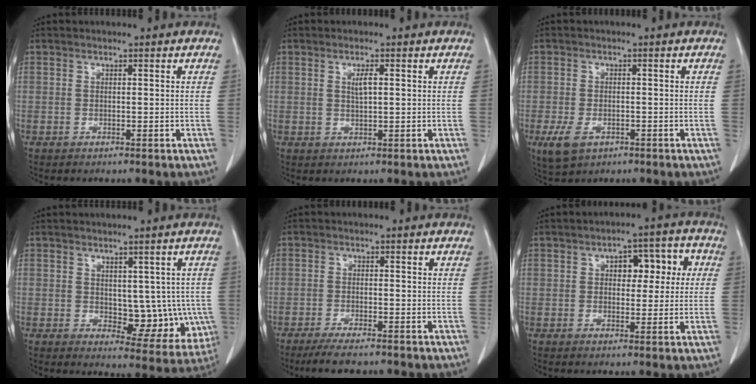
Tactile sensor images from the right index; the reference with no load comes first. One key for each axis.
{"total": 2.0, "fx": 0.5, "fy": 0.3, "fz": 1.9, "tx": -0.037, "ty": 0.001, "tz": 0.010}
{"total": 4.4, "fx": -2.1, "fy": 2.7, "fz": 2.8, "tx": -0.062, "ty": -0.005, "tz": -0.026}
{"total": 8.6, "fx": -0.2, "fy": 4.9, "fz": 7.1, "tx": -0.067, "ty": 0.000, "tz": 0.015}
{"total": 6.0, "fx": -4.9, "fy": 0.8, "fz": 3.4, "tx": -0.053, "ty": -0.011, "tz": -0.078}
{"total": 6.8, "fx": 1.4, "fy": 3.5, "fz": 5.6, "tx": -0.066, "ty": 0.032, "tz": 0.021}